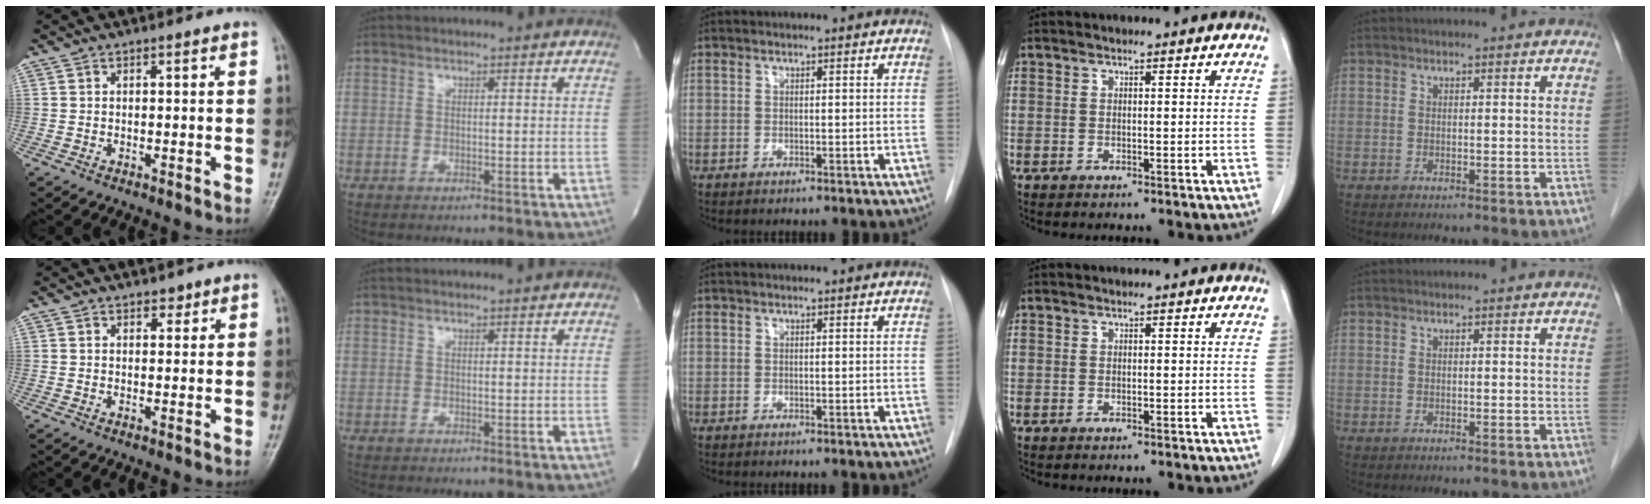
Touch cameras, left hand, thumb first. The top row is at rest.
{"thumb": {"total": 1.7, "force": [1.3, 0.9, 0.5], "torque": [0.005, -0.008, 0.016]}, "index": {"total": 0.8, "force": [0.7, -0.1, 0.3], "torque": [-0.007, 0.001, 0.012]}}